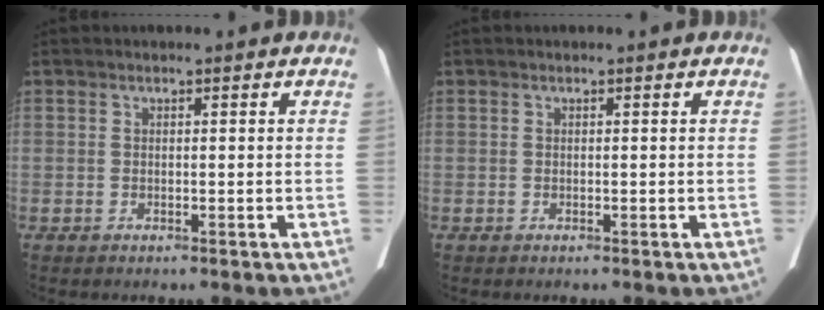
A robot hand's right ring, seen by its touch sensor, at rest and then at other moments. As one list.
[{"total": 0.0}]